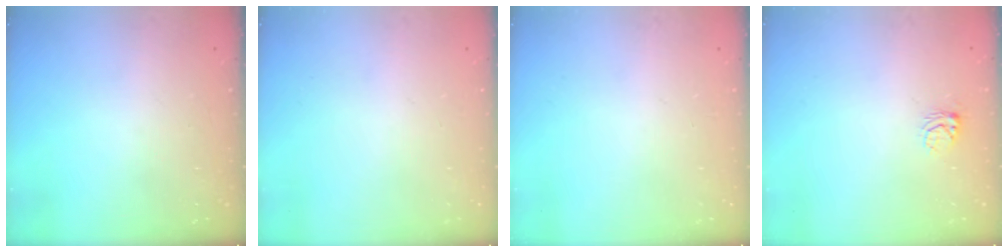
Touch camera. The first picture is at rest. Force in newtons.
{"total": 0.0}
{"total": 0.0}
{"total": 3.9, "press": 3.9, "slide": 0.5}